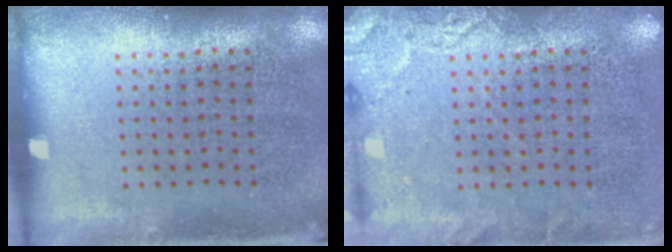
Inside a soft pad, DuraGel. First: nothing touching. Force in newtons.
{"total": 2.6, "press": 2.6, "slide": 0.4}